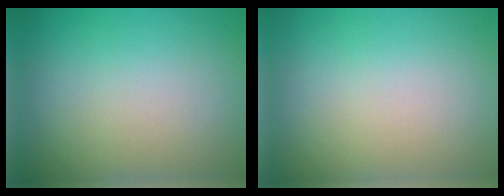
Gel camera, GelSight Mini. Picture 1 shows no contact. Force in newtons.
{"total": 0.0}